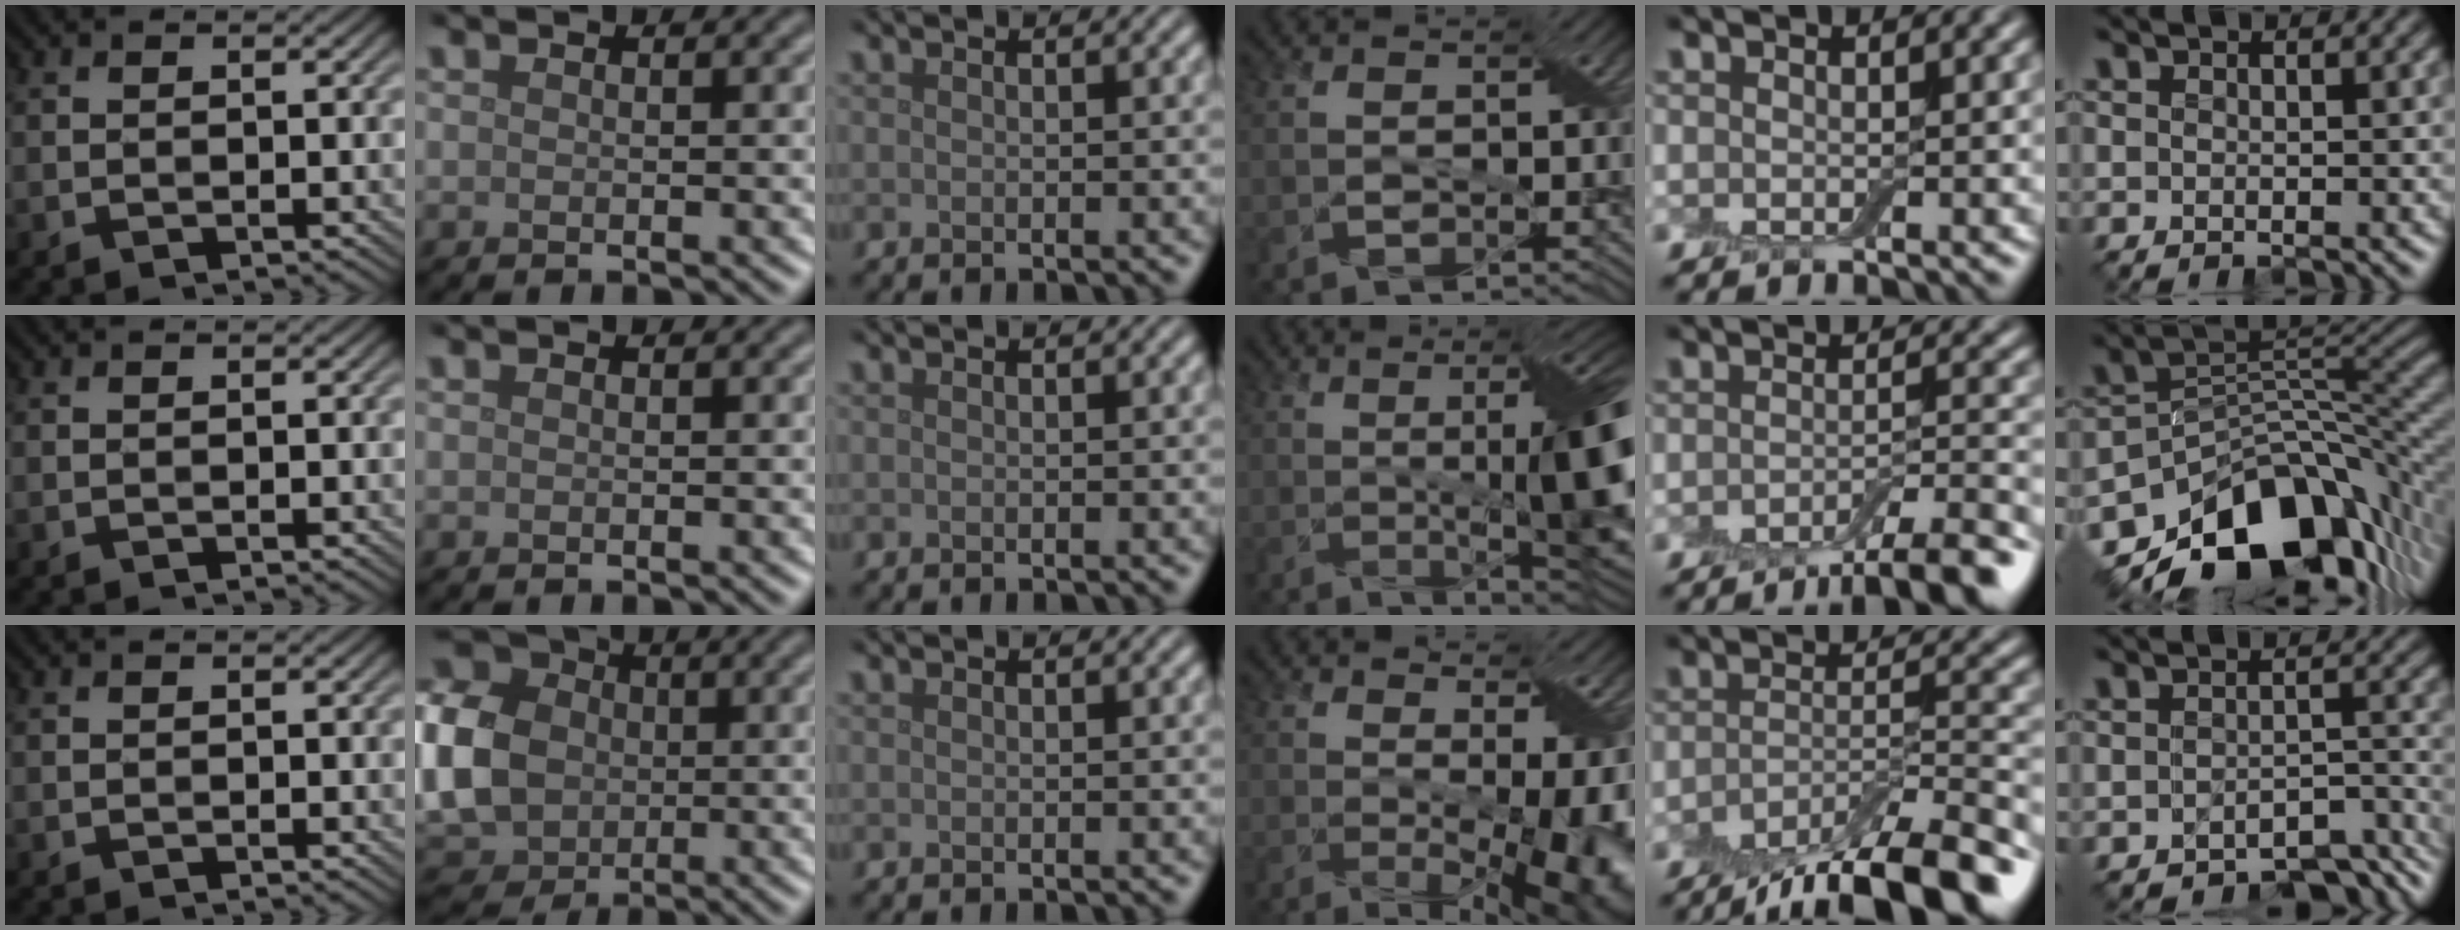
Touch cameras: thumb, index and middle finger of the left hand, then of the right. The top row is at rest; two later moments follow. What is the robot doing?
{"motion": "wrap", "object": "cling film"}